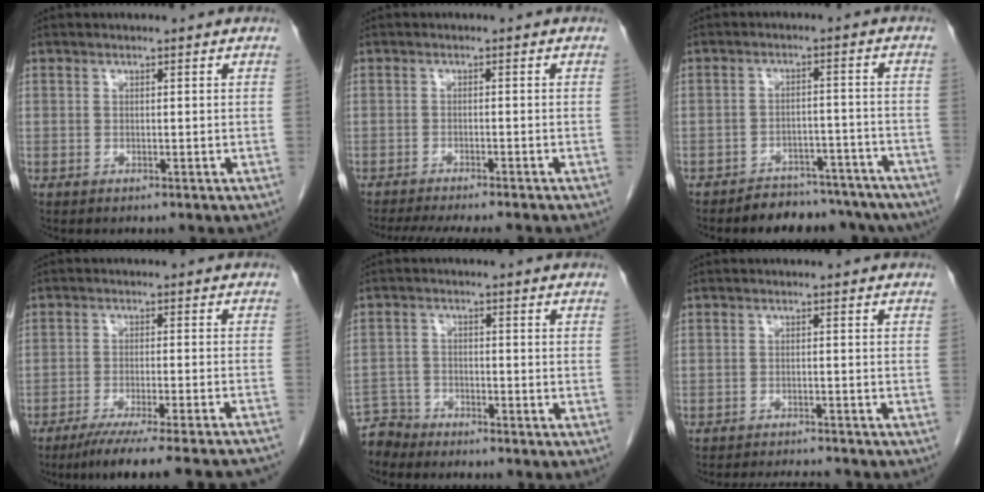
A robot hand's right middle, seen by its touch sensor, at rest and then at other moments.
{"total": 7.1, "force": [-6.0, -0.6, 3.8], "torque": [-0.049, -0.016, -0.094]}
{"total": 12.3, "force": [-10.6, 5.4, 3.2], "torque": [-0.021, 0.018, -0.123]}
{"total": 19.1, "force": [-17.2, -0.7, 8.2], "torque": [-0.082, -0.040, -0.232]}
{"total": 3.9, "force": [-3.6, 0.8, -1.0], "torque": [0.023, -0.005, -0.069]}
{"total": 7.2, "force": [-6.9, 0.5, 2.0], "torque": [-0.030, -0.008, -0.098]}